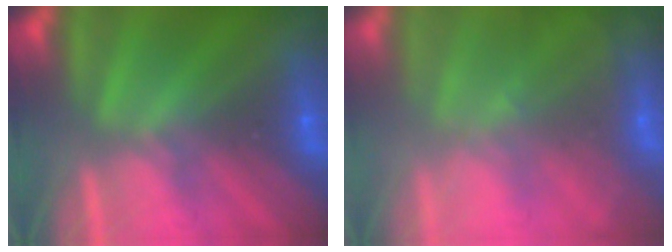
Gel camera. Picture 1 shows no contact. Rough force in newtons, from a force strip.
{"total": 11.6}